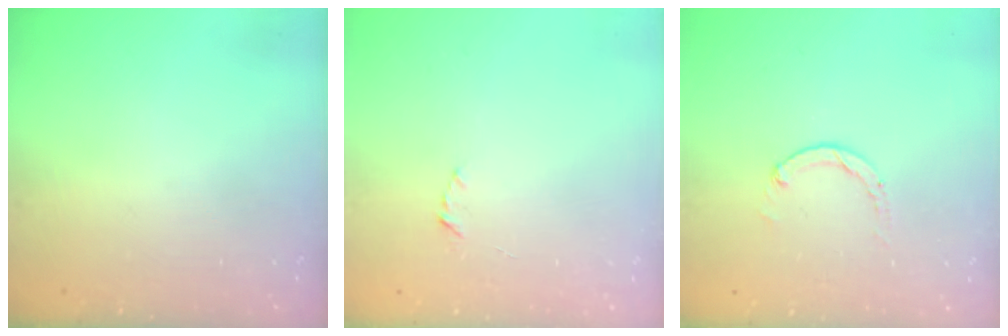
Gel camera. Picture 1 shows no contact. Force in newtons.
{"total": 1.9, "press": 1.9, "slide": 0.2}
{"total": 1.2, "press": 1.2, "slide": 0.3}